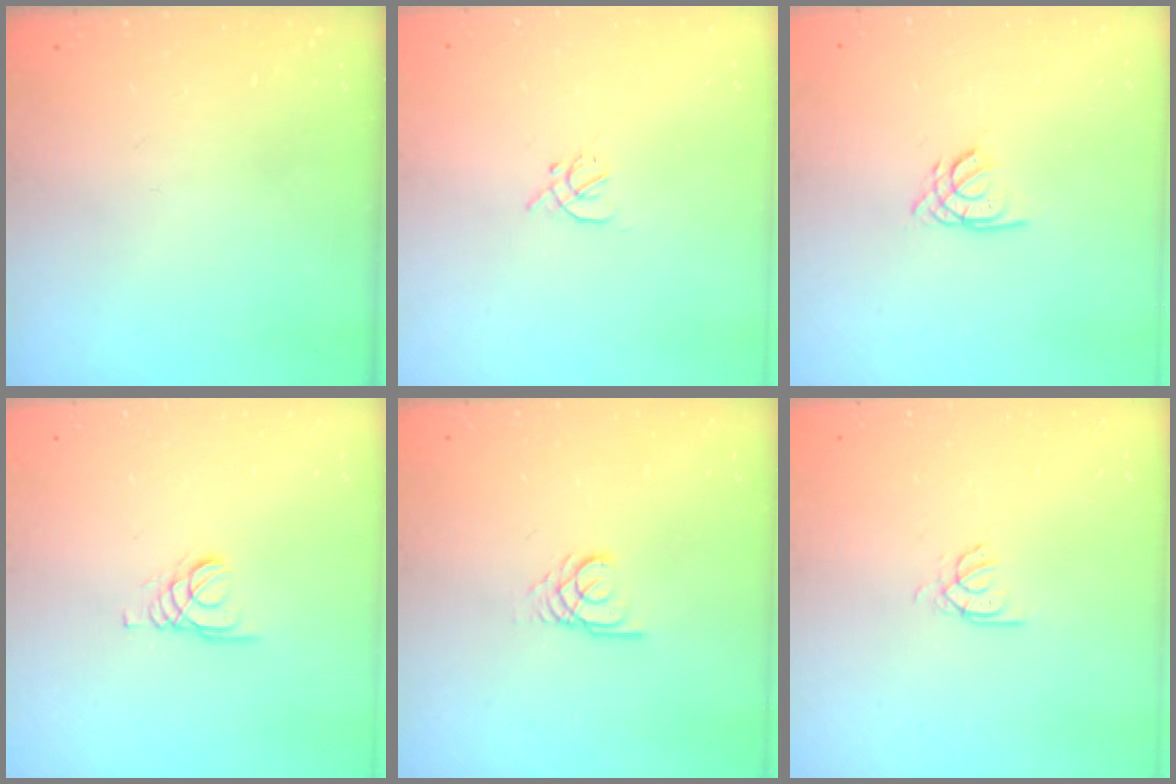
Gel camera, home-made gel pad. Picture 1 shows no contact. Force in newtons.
{"total": 1.9, "press": 1.8, "slide": 0.5}
{"total": 2.2, "press": 2.2, "slide": 0.0}
{"total": 1.8, "press": 1.8, "slide": 0.2}
{"total": 2.7, "press": 2.7, "slide": 0.3}
{"total": 2.4, "press": 2.3, "slide": 0.4}